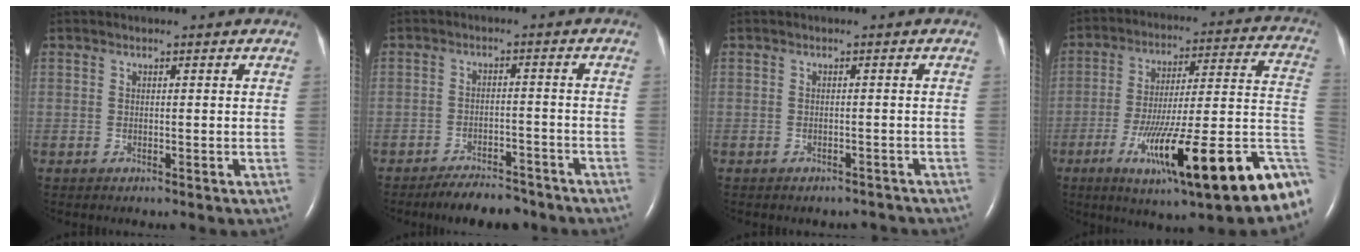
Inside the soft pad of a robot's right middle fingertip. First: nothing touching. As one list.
[{"total": 6.7, "force": [-5.9, 2.1, 2.4], "torque": [-0.035, -0.006, -0.093]}, {"total": 2.7, "force": [-2.4, 1.0, 0.3], "torque": [-0.003, 0.001, -0.030]}, {"total": 25.7, "force": [-12.7, 3.9, 22.0], "torque": [-0.228, 0.001, -0.192]}]